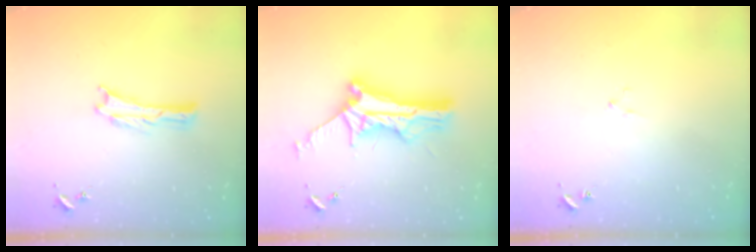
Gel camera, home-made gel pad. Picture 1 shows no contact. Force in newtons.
{"total": 12.0, "press": 12.0, "slide": 0.8}
{"total": 1.5, "press": 1.5, "slide": 0.2}